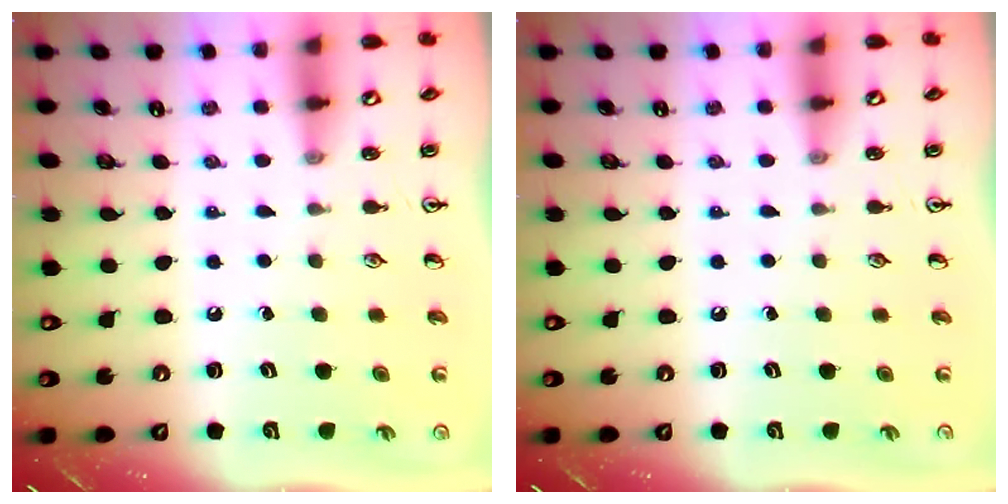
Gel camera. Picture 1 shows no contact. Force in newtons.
{"total": 0.0}